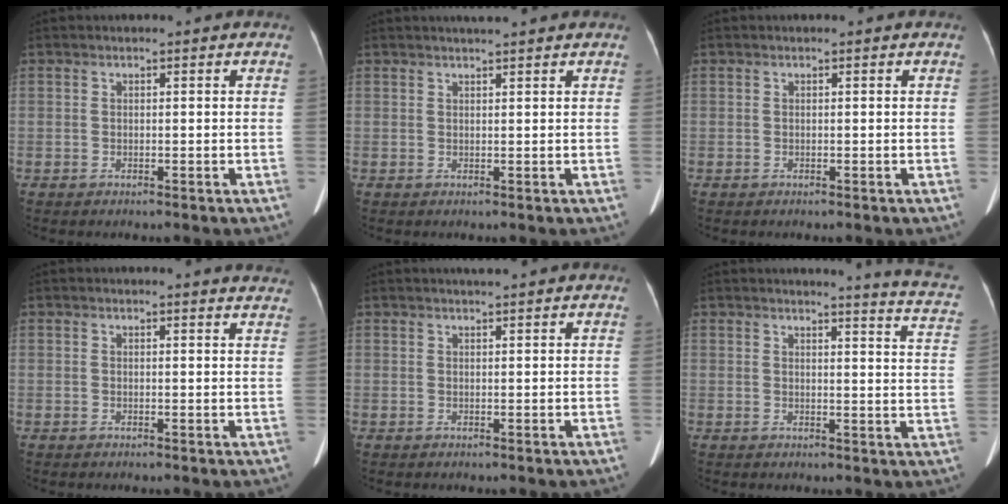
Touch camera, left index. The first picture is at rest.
{"total": 3.1, "force": [2.8, -0.1, 1.4], "torque": [-0.019, 0.019, 0.041]}
{"total": 0.0}
{"total": 6.8, "force": [6.7, 0.3, 1.3], "torque": [-0.005, -0.015, 0.046]}
{"total": 2.4, "force": [2.2, -0.1, 1.0], "torque": [-0.013, 0.015, 0.035]}
{"total": 9.6, "force": [8.8, -0.5, 3.8], "torque": [-0.042, -0.057, 0.072]}